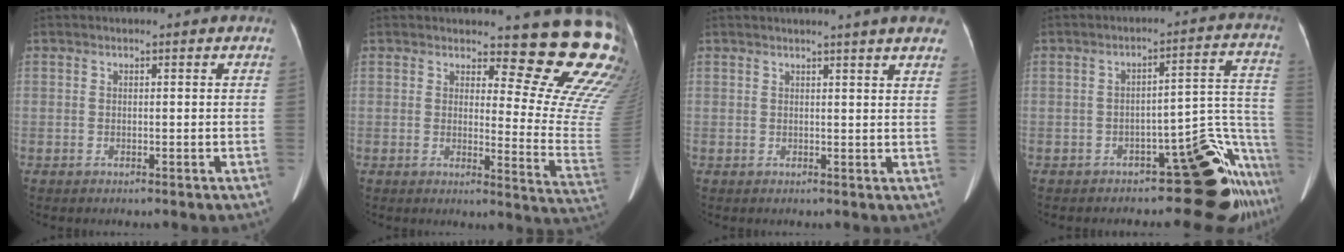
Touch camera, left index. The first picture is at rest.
{"total": 16.9, "force": [15.4, 2.8, 6.3], "torque": [-0.054, -0.132, 0.146]}
{"total": 7.9, "force": [6.5, 0.0, 4.5], "torque": [-0.053, 0.007, 0.055]}
{"total": 13.9, "force": [-9.8, 2.6, 9.5], "torque": [-0.050, 0.058, -0.125]}